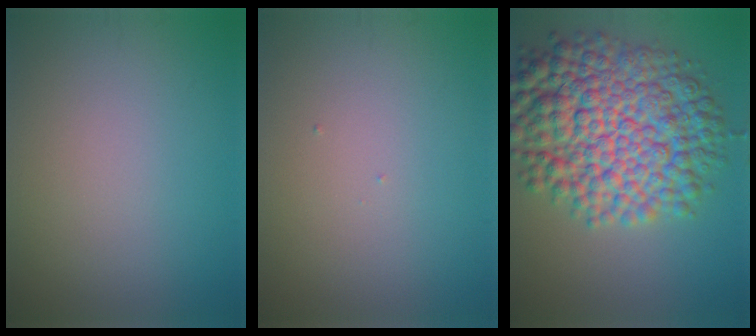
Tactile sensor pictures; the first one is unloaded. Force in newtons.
{"total": 0.0}
{"total": 12.6, "press": 12.6, "slide": 0.3}